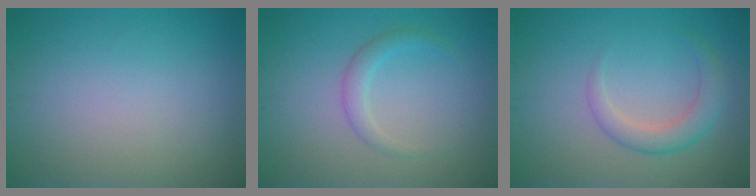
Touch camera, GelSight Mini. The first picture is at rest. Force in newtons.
{"total": 1.7, "press": 1.7, "slide": 0.0}
{"total": 2.8, "press": 2.8, "slide": 0.2}